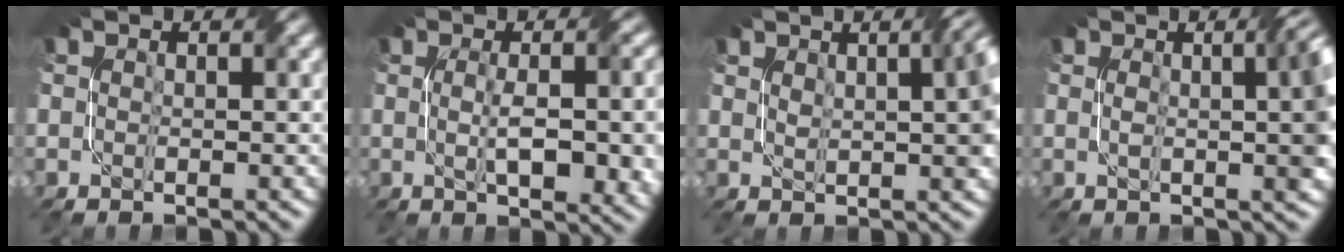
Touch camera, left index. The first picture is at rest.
{"total": 7.7, "force": [-0.6, 2.4, 7.3], "torque": [-0.099, -0.004, -0.003]}
{"total": 4.6, "force": [1.7, 1.3, 4.1], "torque": [-0.048, 0.012, 0.022]}
{"total": 6.3, "force": [0.7, 2.1, 6.0], "torque": [-0.054, 0.016, 0.004]}